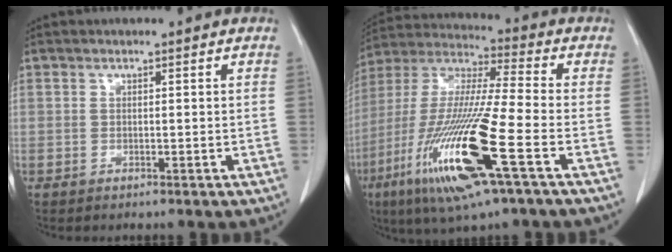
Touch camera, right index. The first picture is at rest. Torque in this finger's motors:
{"motor_torque": [2.14, 0.00, 0.78, 0.21]}